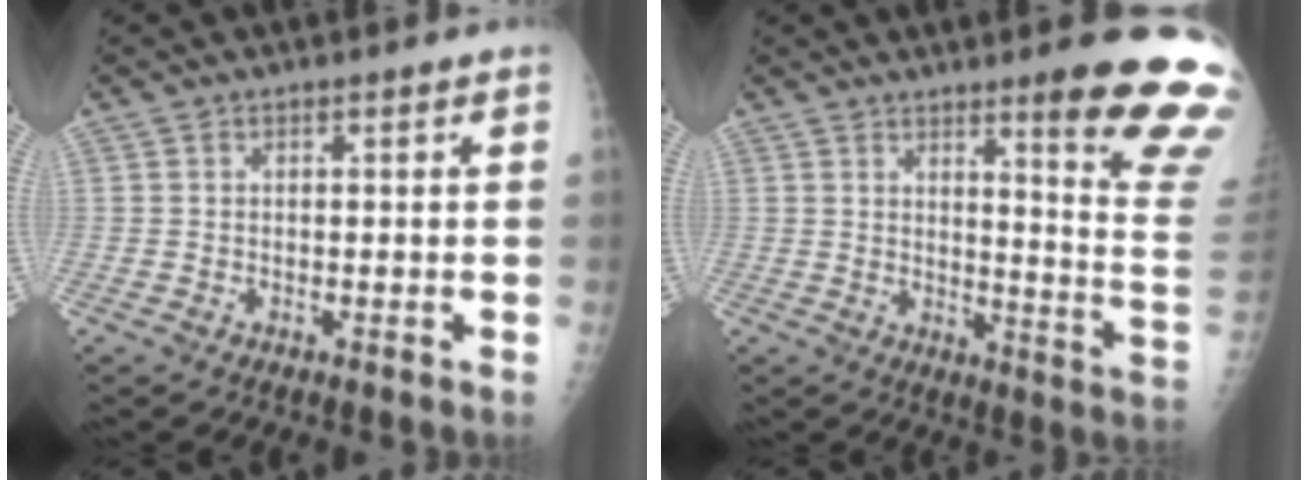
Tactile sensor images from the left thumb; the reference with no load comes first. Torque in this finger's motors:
{"motor_torque": [4.45, 0.55, 1.30, -1.47, 0.27]}